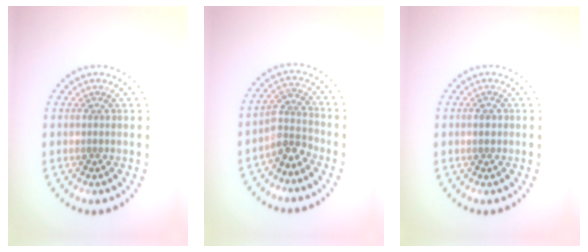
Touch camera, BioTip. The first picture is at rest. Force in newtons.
{"total": 2.9, "press": 2.1, "slide": 2.0}
{"total": 1.5, "press": 1.5, "slide": 0.1}